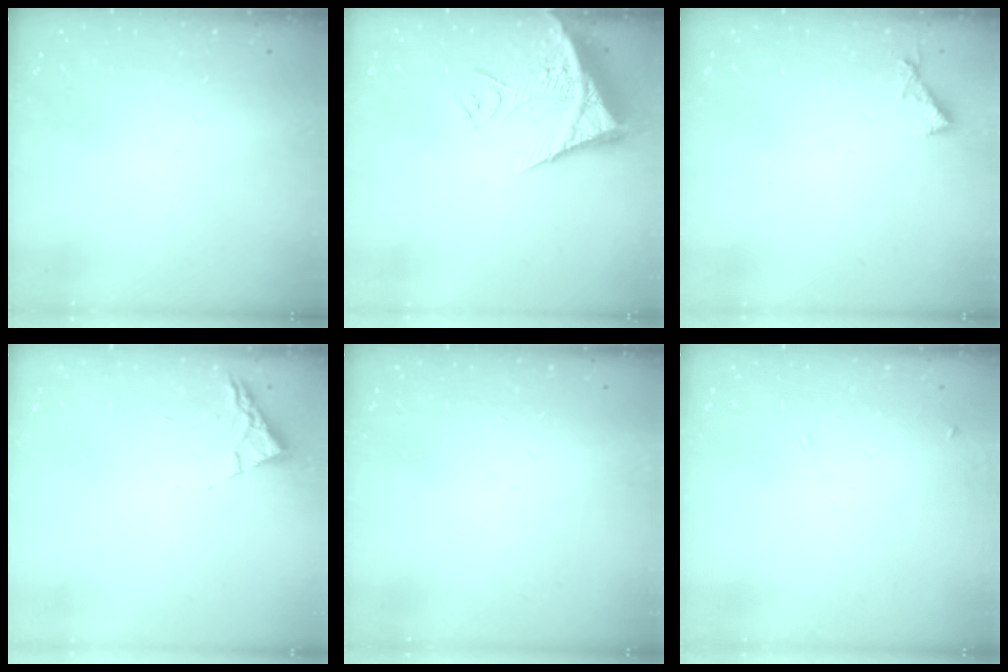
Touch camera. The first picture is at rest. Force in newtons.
{"total": 13.0, "press": 12.9, "slide": 1.8}
{"total": 4.2, "press": 4.2, "slide": 0.4}
{"total": 3.0, "press": 2.9, "slide": 0.4}
{"total": 1.5, "press": 1.5, "slide": 0.1}
{"total": 5.7, "press": 5.6, "slide": 0.7}